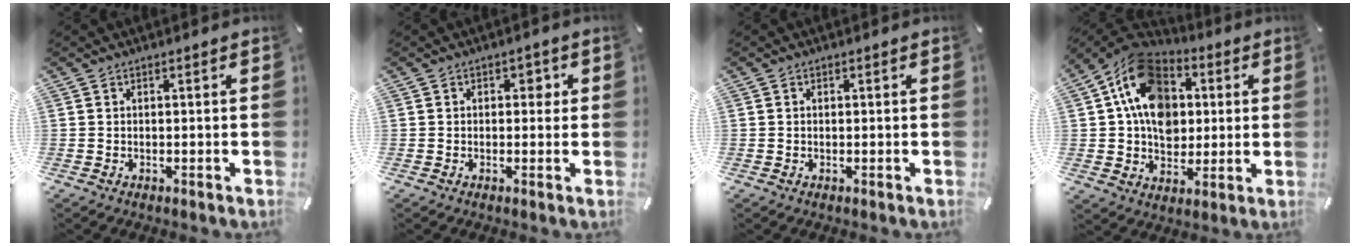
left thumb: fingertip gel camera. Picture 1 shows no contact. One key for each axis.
{"total": 2.2, "fx": 0.2, "fy": 1.7, "fz": 1.4, "tx": -0.014, "ty": 0.003, "tz": -0.004}
{"total": 0.5, "fx": 0.0, "fy": 0.4, "fz": 0.3, "tx": -0.006, "ty": 0.002, "tz": 0.000}
{"total": 16.5, "fx": 3.2, "fy": 13.7, "fz": 8.7, "tx": -0.154, "ty": -0.008, "tz": 0.057}